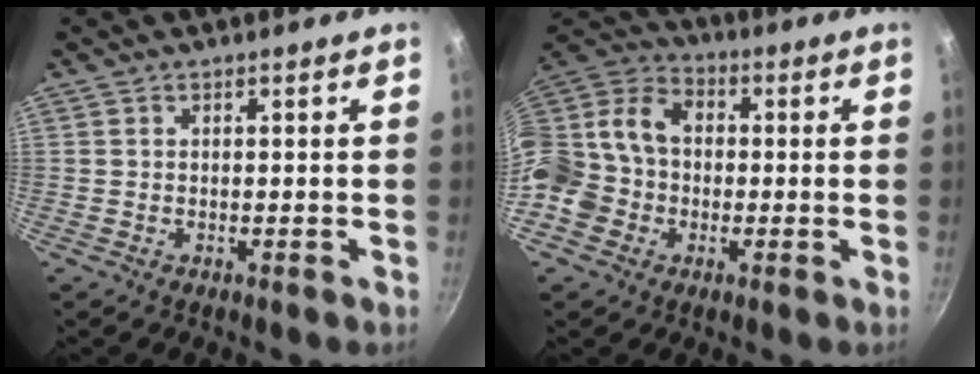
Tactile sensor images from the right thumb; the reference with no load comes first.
{"total": 17.2, "force": [-2.5, 14.5, 9.0], "torque": [-0.165, 0.053, -0.062]}